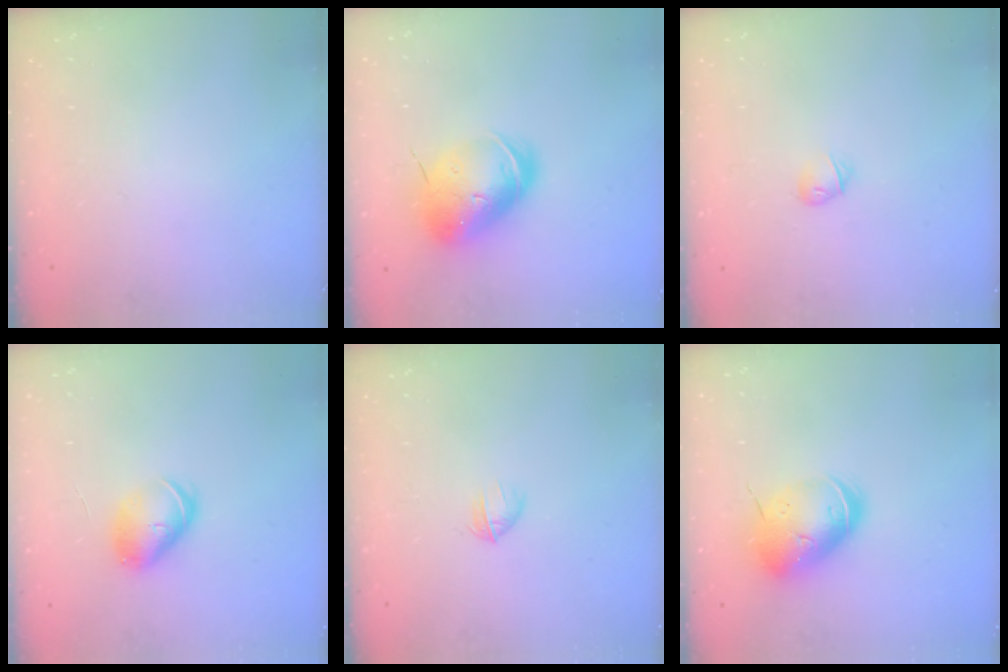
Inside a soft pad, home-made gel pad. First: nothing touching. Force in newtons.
{"total": 13.4, "press": 13.2, "slide": 2.4}
{"total": 4.7, "press": 4.5, "slide": 1.3}
{"total": 8.3, "press": 8.2, "slide": 0.9}
{"total": 2.8, "press": 2.6, "slide": 0.9}
{"total": 13.6, "press": 13.4, "slide": 2.3}